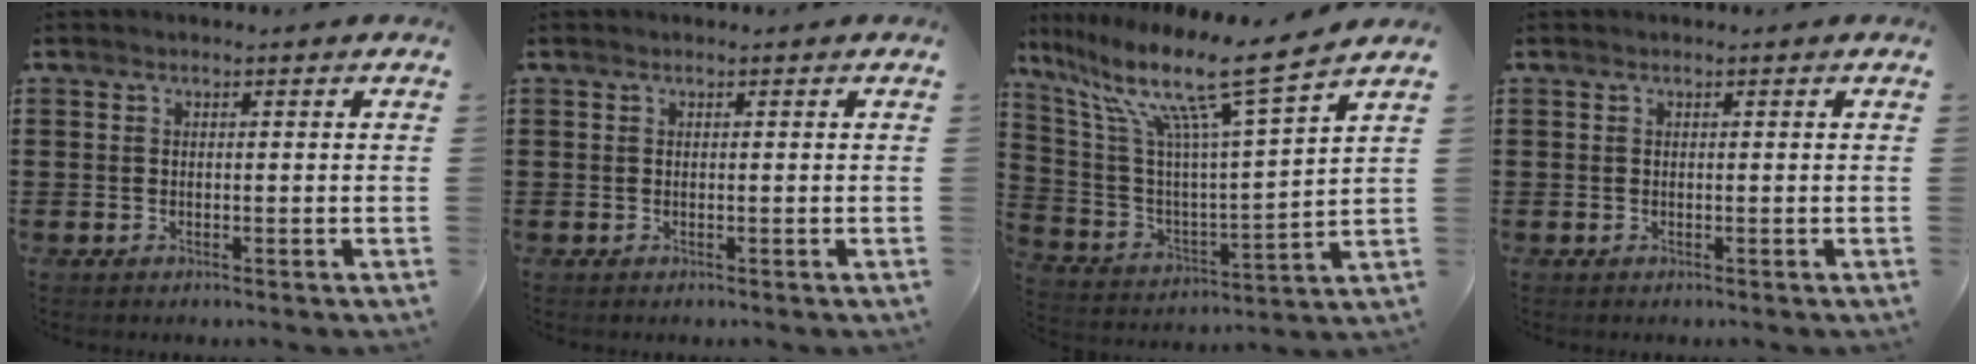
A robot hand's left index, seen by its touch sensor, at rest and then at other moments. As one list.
[{"total": 0.0}, {"total": 13.7, "force": [9.8, 0.7, 9.5], "torque": [-0.209, -0.063, 0.151]}, {"total": 0.0}]